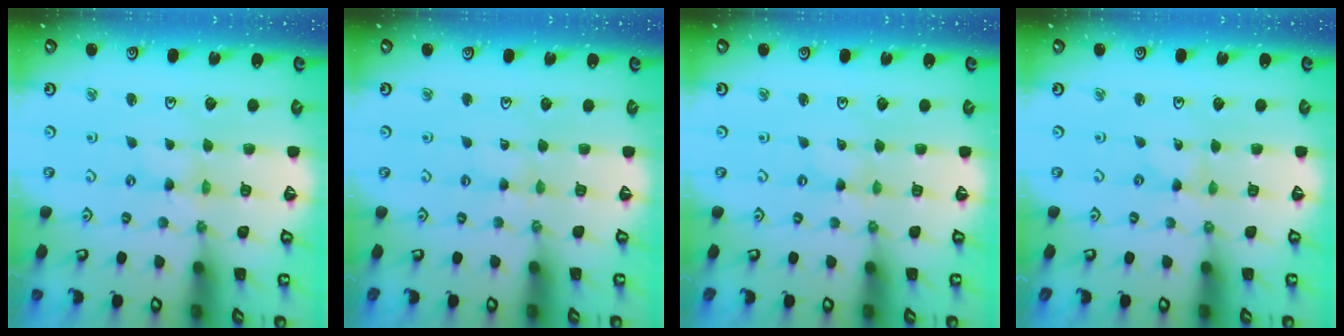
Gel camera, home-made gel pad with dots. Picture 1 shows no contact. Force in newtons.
{"total": 1.7, "press": 1.6, "slide": 0.4}
{"total": 0.0}
{"total": 0.0}